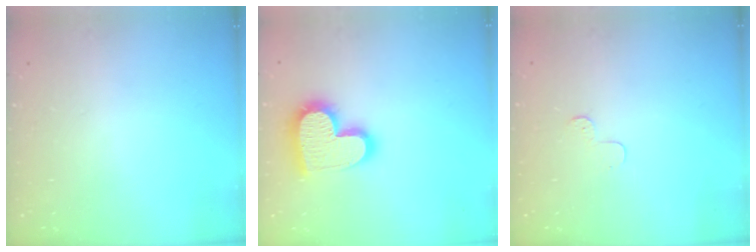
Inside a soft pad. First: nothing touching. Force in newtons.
{"total": 18.4, "press": 18.4, "slide": 1.0}
{"total": 3.5, "press": 3.5, "slide": 0.4}